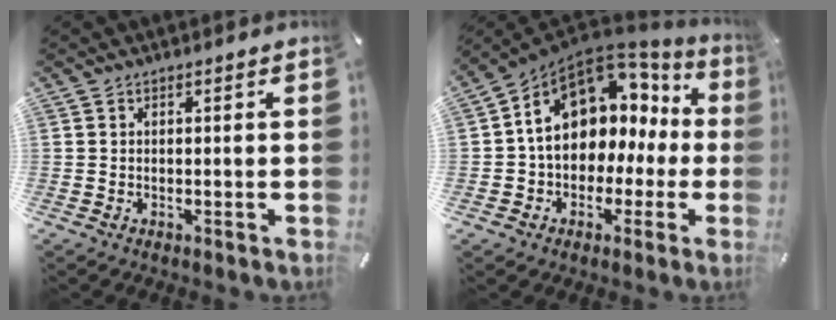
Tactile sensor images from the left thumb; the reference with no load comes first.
{"total": 12.6, "force": [4.6, 9.3, 7.2], "torque": [-0.137, -0.034, 0.085]}